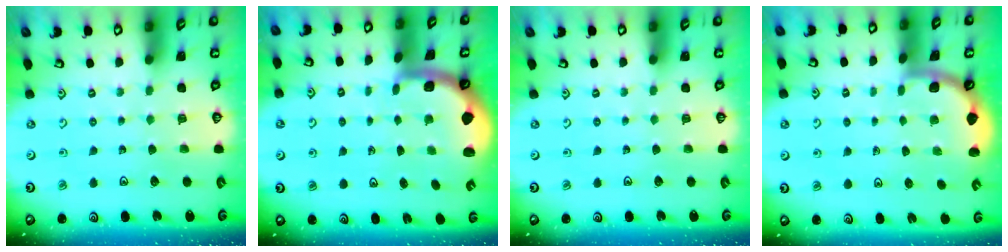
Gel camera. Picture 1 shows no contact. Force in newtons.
{"total": 1.3, "press": 1.3, "slide": 0.3}
{"total": 0.0}
{"total": 1.9, "press": 1.9, "slide": 0.0}